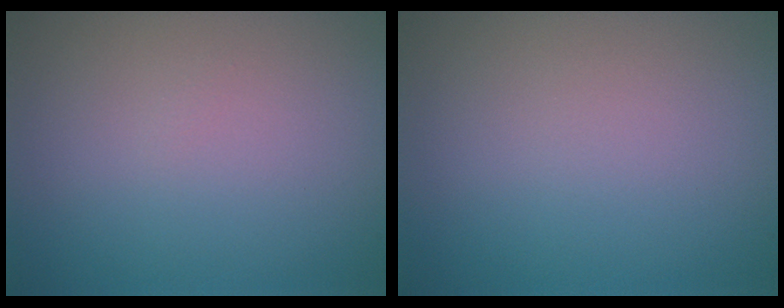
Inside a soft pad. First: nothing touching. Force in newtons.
{"total": 0.0}